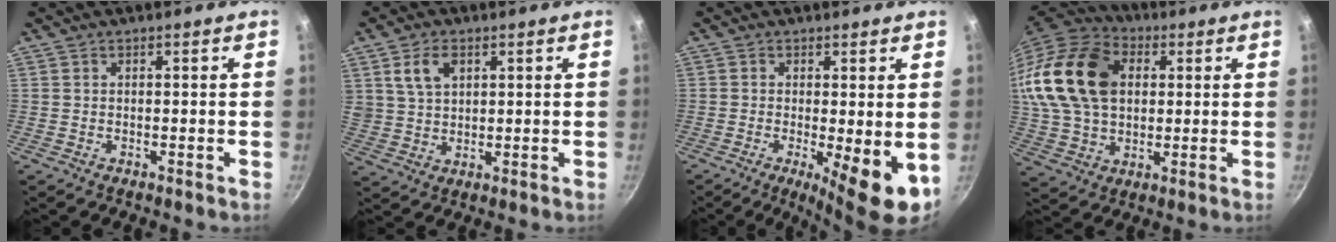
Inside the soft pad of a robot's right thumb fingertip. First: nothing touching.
{"total": 6.7, "force": [2.8, 4.5, 4.1], "torque": [-0.063, -0.006, 0.059]}
{"total": 8.4, "force": [-1.5, 2.0, 8.0], "torque": [-0.109, -0.010, -0.013]}
{"total": 23.5, "force": [5.2, 16.3, 16.1], "torque": [-0.306, 0.017, 0.091]}